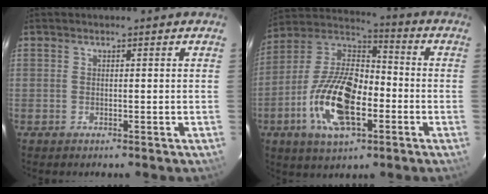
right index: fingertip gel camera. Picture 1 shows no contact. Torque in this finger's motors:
{"motor_torque": [1.70, -0.44, 1.05, 0.21]}